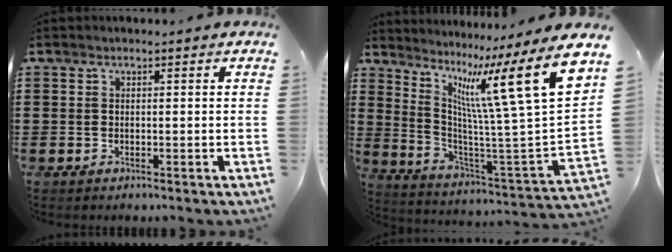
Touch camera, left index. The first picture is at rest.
{"total": 15.8, "force": [7.9, 1.5, 13.6], "torque": [-0.248, -0.063, 0.112]}